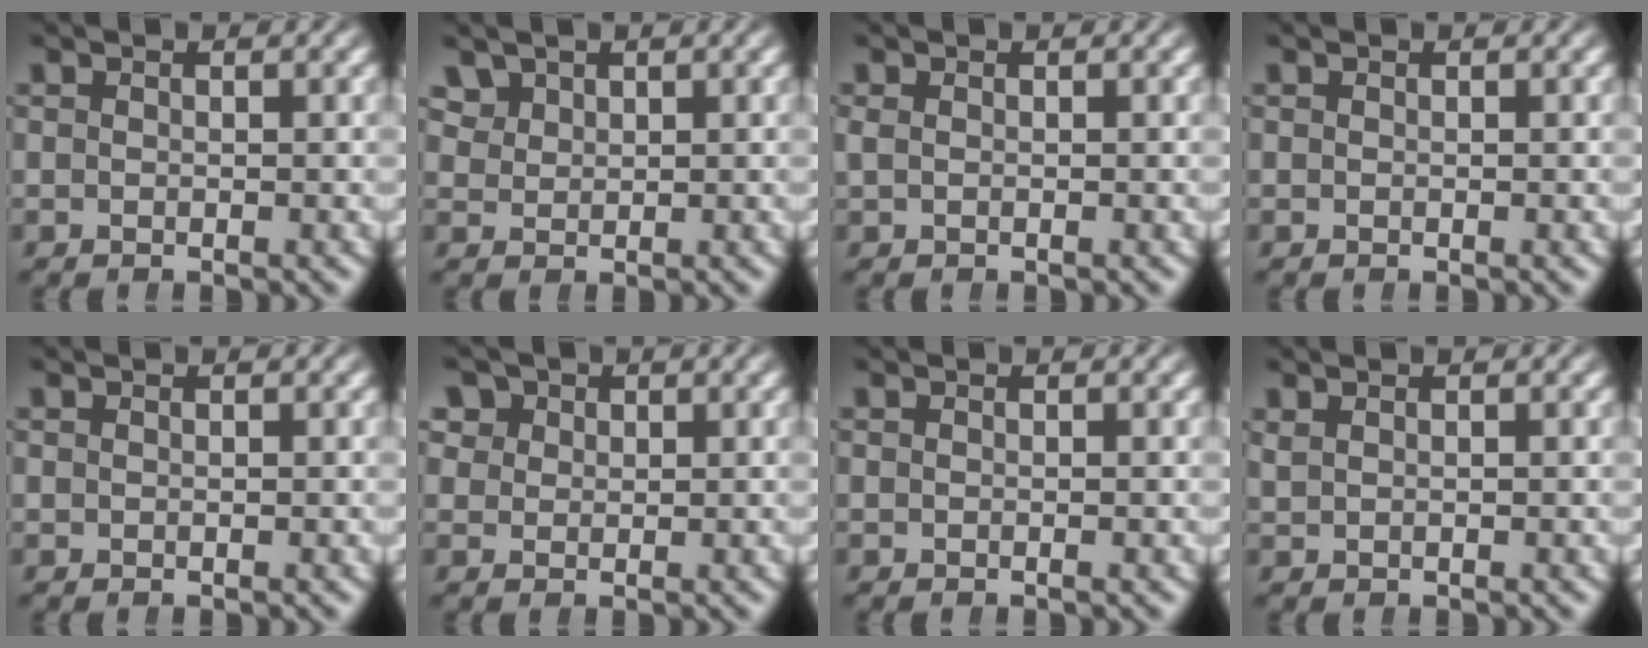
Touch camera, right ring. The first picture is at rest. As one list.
[{"total": 2.2, "force": [2.0, 0.9, 0.4], "torque": [-0.015, -0.002, 0.041]}, {"total": 0.7, "force": [-0.1, 0.4, 0.6], "torque": [-0.022, -0.005, 0.001]}, {"total": 0.0}, {"total": 0.0}, {"total": 4.6, "force": [1.9, 3.8, 1.8], "torque": [-0.050, 0.000, 0.028]}, {"total": 0.0}, {"total": 0.6, "force": [0.5, -0.2, 0.3], "torque": [-0.007, 0.002, 0.012]}]